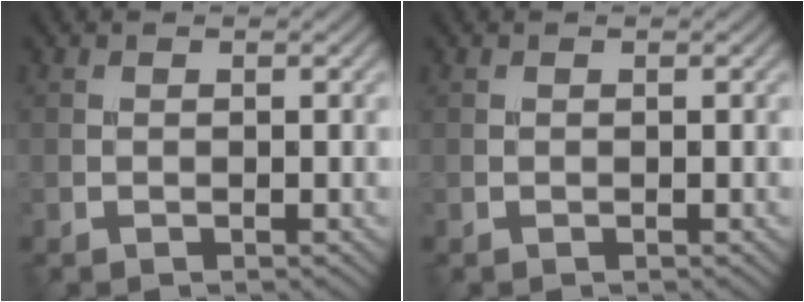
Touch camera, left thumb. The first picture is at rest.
{"total": 0.0}